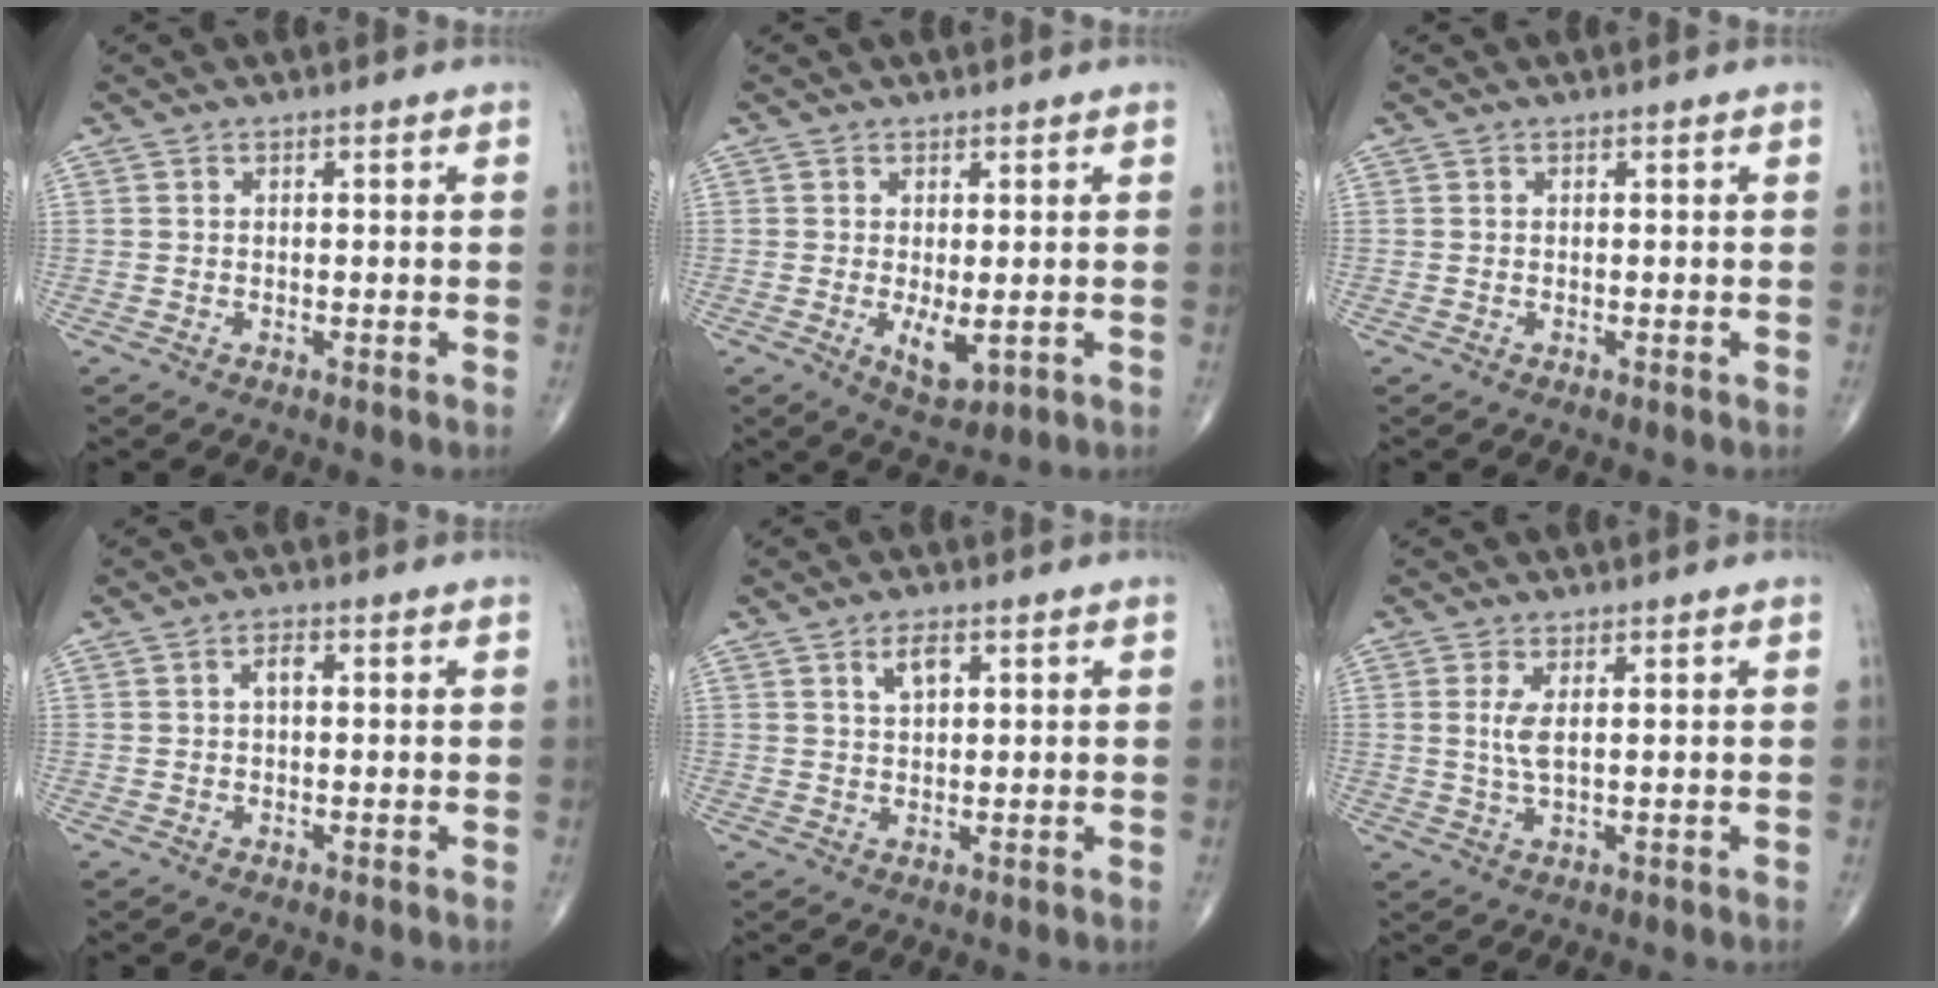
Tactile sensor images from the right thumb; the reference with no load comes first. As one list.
[{"total": 4.4, "force": [-0.6, 1.9, 3.9], "torque": [-0.060, -0.013, 0.000]}, {"total": 0.0}, {"total": 1.8, "force": [0.2, 0.9, 1.5], "torque": [-0.025, 0.004, -0.001]}, {"total": 3.2, "force": [1.5, 1.5, 2.4], "torque": [-0.040, -0.005, 0.028]}, {"total": 3.2, "force": [0.7, 0.8, 3.0], "torque": [-0.073, -0.008, 0.019]}]